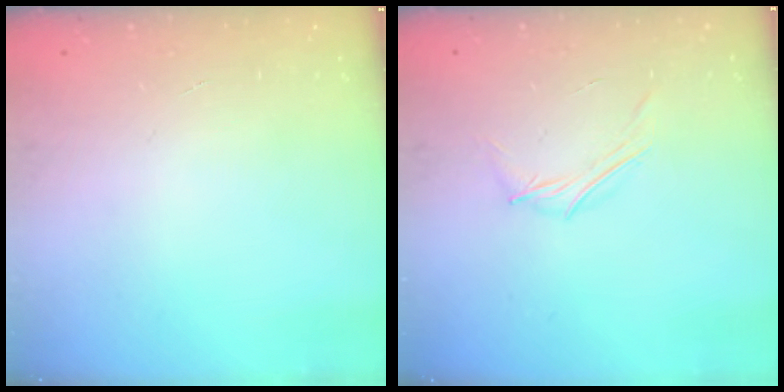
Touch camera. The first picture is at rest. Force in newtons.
{"total": 3.7, "press": 3.5, "slide": 1.1}